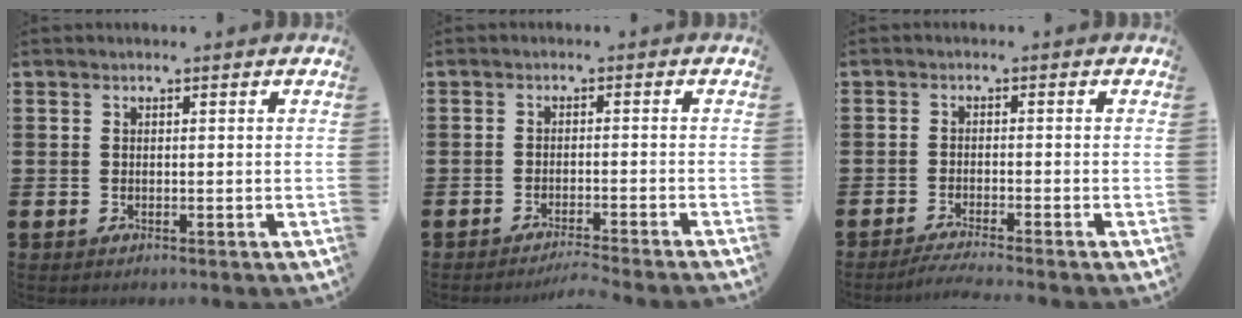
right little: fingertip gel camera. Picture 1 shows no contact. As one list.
[{"total": 2.0, "force": [-1.9, -0.3, 0.6], "torque": [-0.008, 0.002, -0.037]}, {"total": 2.0, "force": [-1.7, -0.2, 1.1], "torque": [-0.017, 0.002, -0.033]}]